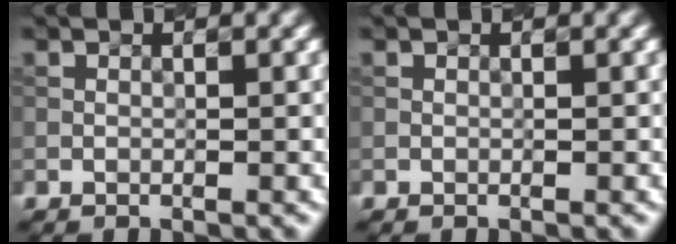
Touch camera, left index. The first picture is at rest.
{"total": 0.0}